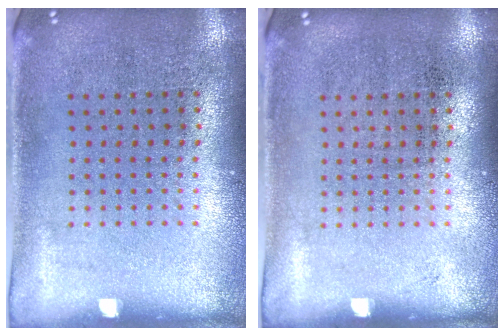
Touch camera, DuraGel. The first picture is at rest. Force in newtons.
{"total": 0.0}